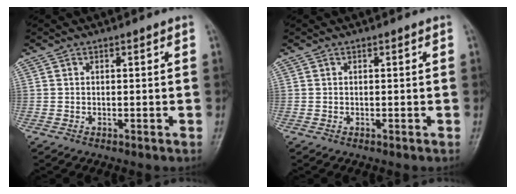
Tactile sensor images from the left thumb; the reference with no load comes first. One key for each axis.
{"total": 0.0}